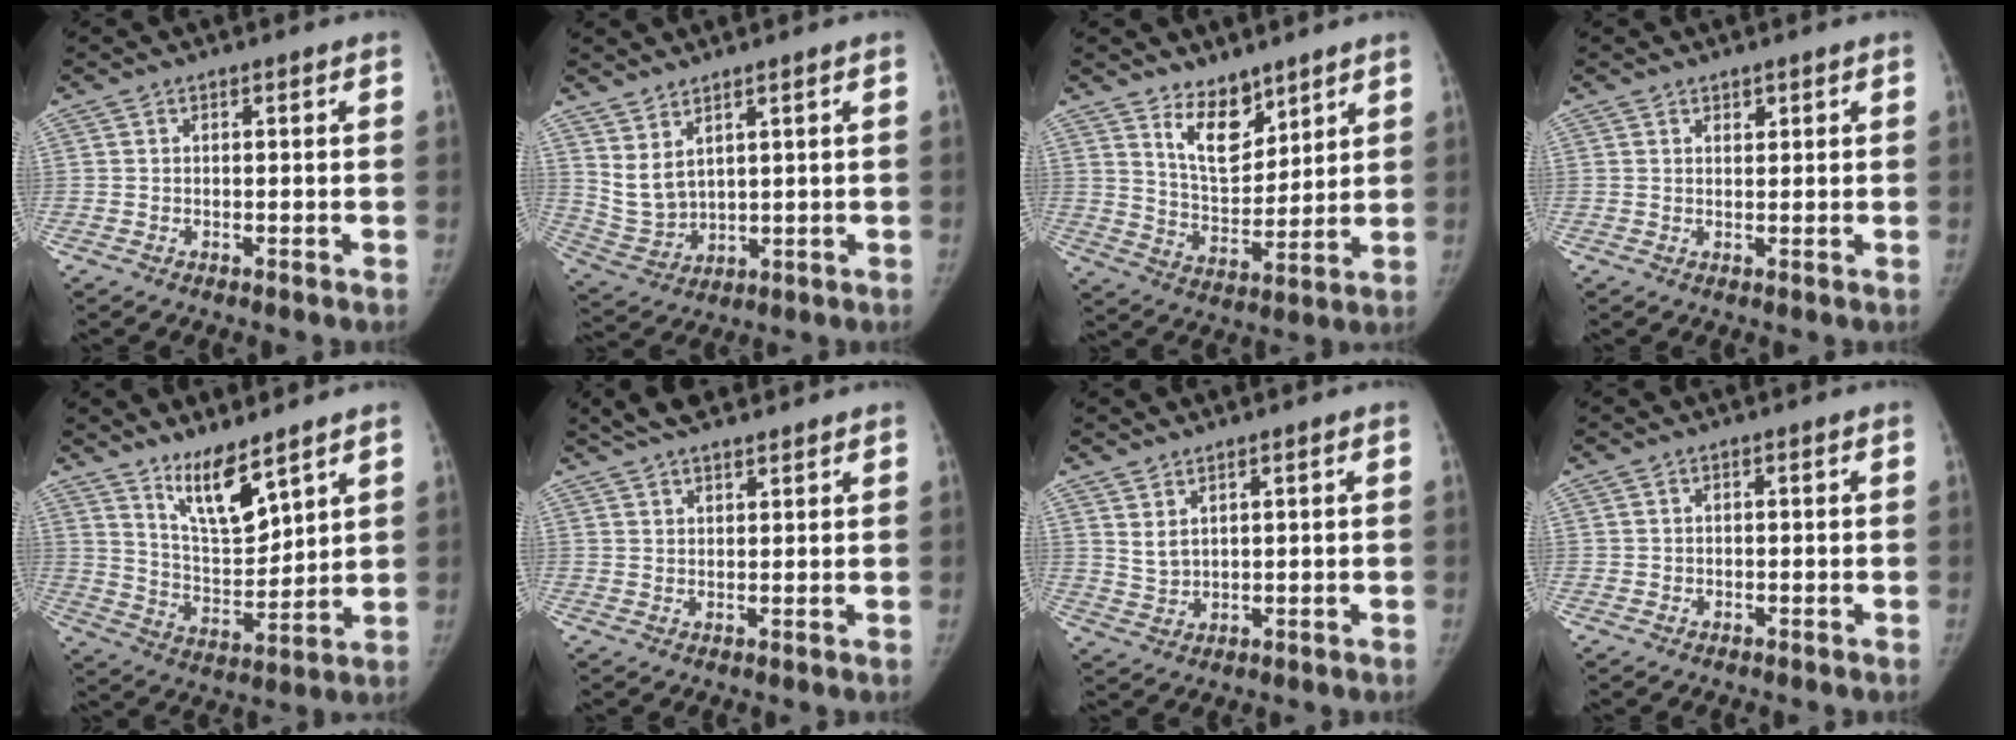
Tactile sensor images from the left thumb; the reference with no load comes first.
{"total": 6.4, "force": [3.7, 3.2, 4.1], "torque": [-0.071, -0.028, 0.092]}
{"total": 9.7, "force": [6.6, 4.9, 5.0], "torque": [-0.055, -0.059, 0.125]}
{"total": 1.3, "force": [0.8, 0.8, 0.6], "torque": [0.000, -0.004, 0.012]}
{"total": 10.6, "force": [7.7, 3.0, 6.7], "torque": [-0.101, -0.068, 0.154]}
{"total": 8.4, "force": [6.7, 2.7, 4.2], "torque": [-0.056, 0.004, 0.117]}
{"total": 3.1, "force": [2.0, 1.6, 1.9], "torque": [-0.031, -0.016, 0.047]}
{"total": 0.6, "force": [-0.1, 0.6, -0.1], "torque": [0.005, 0.004, -0.004]}